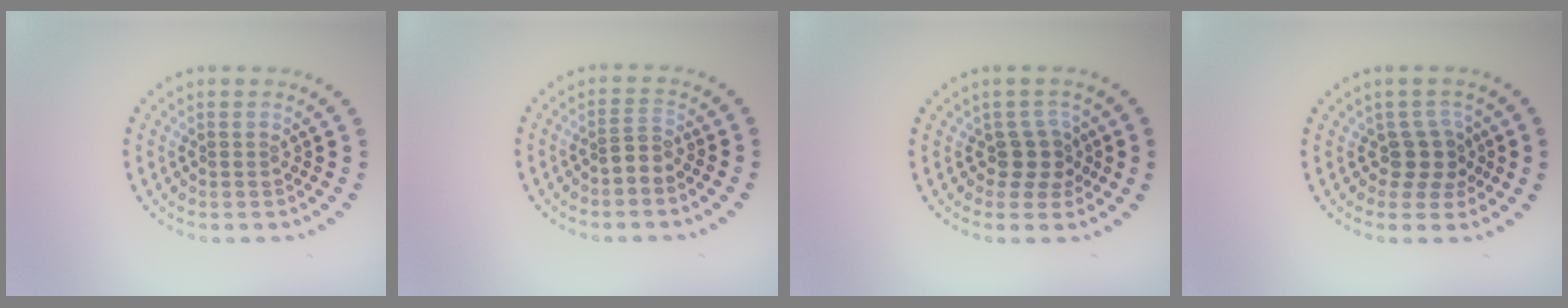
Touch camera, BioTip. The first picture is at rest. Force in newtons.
{"total": 1.7, "press": 1.2, "slide": 1.1}
{"total": 2.3, "press": 1.9, "slide": 1.3}
{"total": 2.6, "press": 2.0, "slide": 1.6}